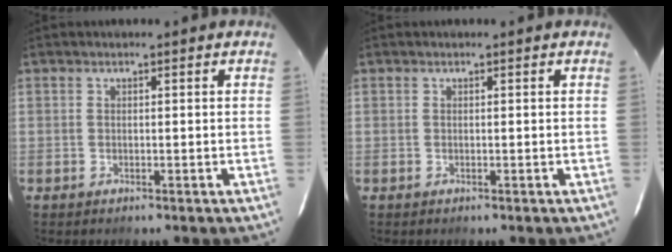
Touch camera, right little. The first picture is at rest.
{"total": 0.0}